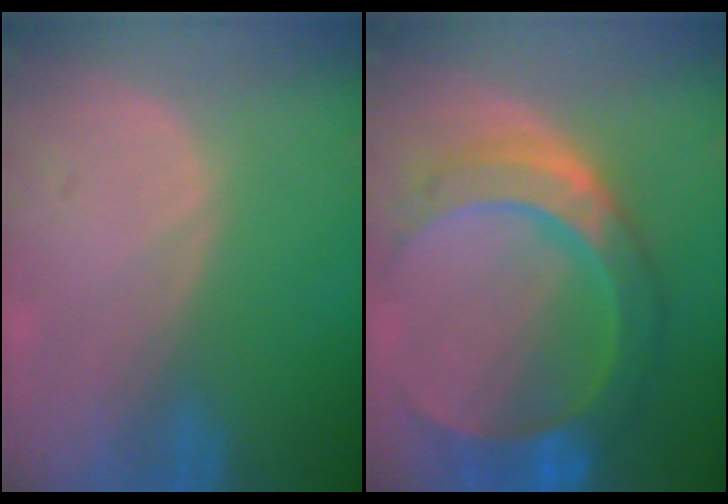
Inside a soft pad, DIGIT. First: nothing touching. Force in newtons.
{"total": 10.8, "press": 10.7, "slide": 1.1}